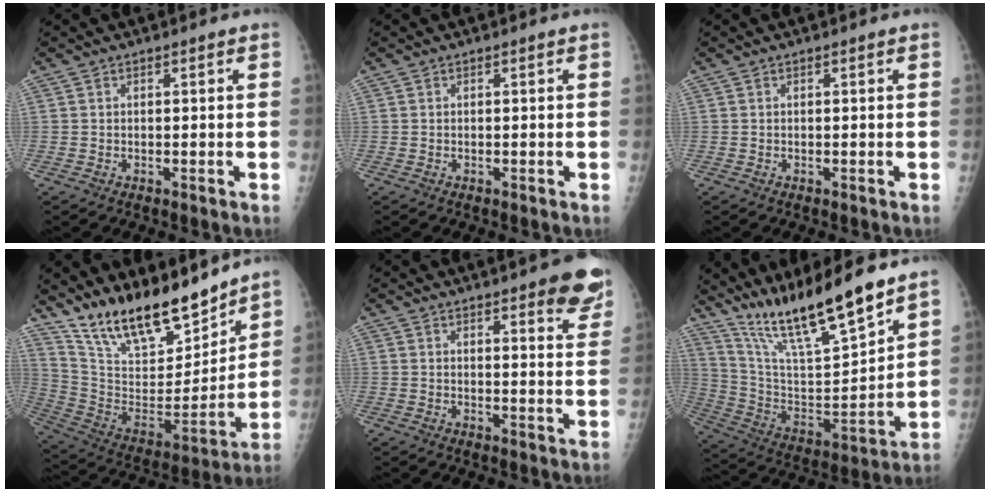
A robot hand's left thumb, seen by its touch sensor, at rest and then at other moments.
{"total": 0.0}
{"total": 0.0}
{"total": 20.8, "force": [17.2, 6.5, 9.7], "torque": [-0.132, -0.096, 0.310]}
{"total": 9.0, "force": [5.8, 2.4, 6.4], "torque": [-0.054, -0.026, 0.067]}
{"total": 20.7, "force": [16.3, 2.9, 12.4], "torque": [-0.195, -0.079, 0.305]}